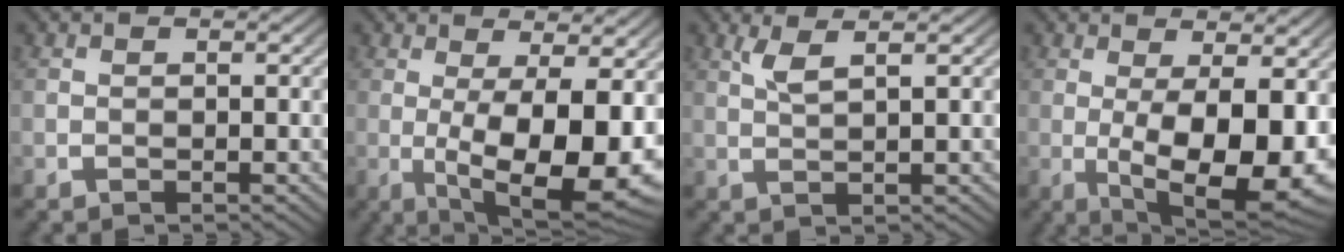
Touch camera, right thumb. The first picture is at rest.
{"total": 13.4, "force": [-1.3, 7.3, 11.1], "torque": [-0.194, -0.050, 0.008]}
{"total": 2.4, "force": [1.7, 0.2, 1.7], "torque": [-0.038, 0.006, 0.038]}
{"total": 12.0, "force": [-1.2, 6.7, 9.9], "torque": [-0.175, -0.049, 0.008]}